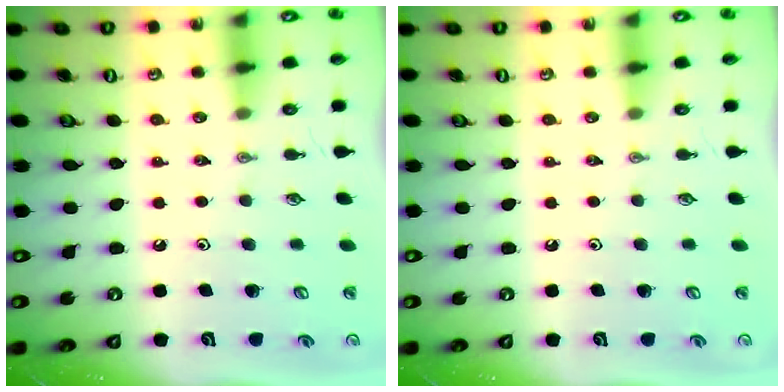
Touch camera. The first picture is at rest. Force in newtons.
{"total": 0.0}